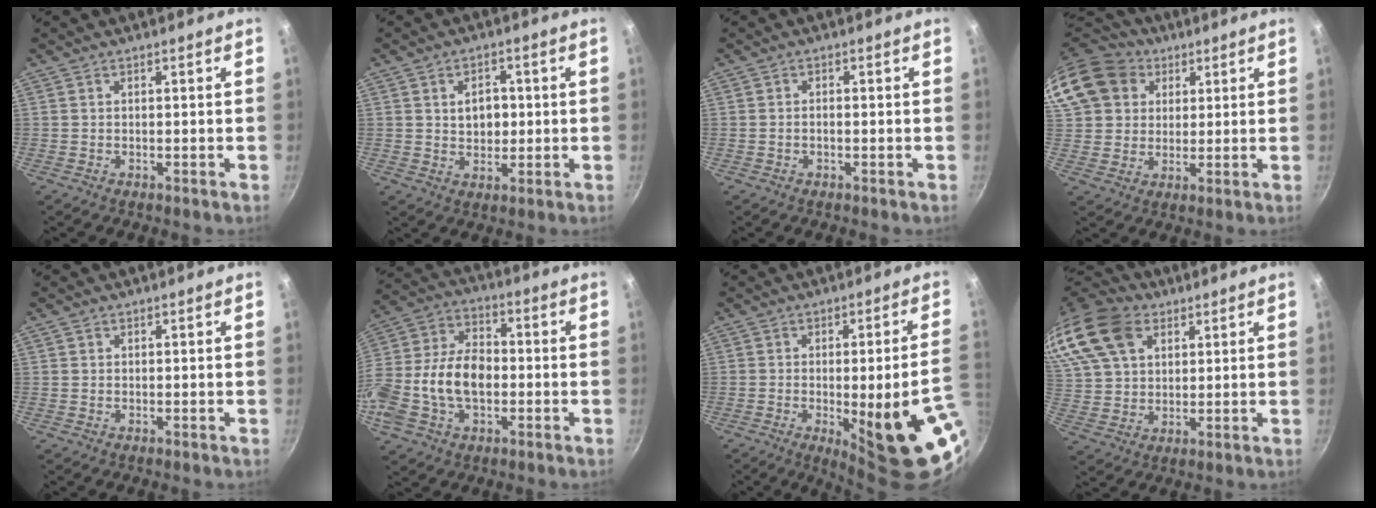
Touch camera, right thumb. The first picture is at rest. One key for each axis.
{"total": 5.3, "fx": 0.6, "fy": 3.9, "fz": 3.5, "tx": -0.033, "ty": -0.003, "tz": 0.012}
{"total": 0.9, "fx": -0.3, "fy": 0.5, "fz": 0.7, "tx": -0.016, "ty": 0.007, "tz": -0.009}
{"total": 18.2, "fx": 7.6, "fy": 14.6, "fz": 7.7, "tx": -0.160, "ty": 0.024, "tz": 0.140}
{"total": 0.5, "fx": 0.2, "fy": 0.5, "fz": 0.1, "tx": 0.001, "ty": 0.001, "tz": 0.002}
{"total": 17.3, "fx": -2.4, "fy": 11.5, "fz": 12.7, "tx": -0.234, "ty": 0.039, "tz": -0.053}
{"total": 19.7, "fx": -5.5, "fy": 4.2, "fz": 18.4, "tx": -0.211, "ty": 0.005, "tz": -0.057}
{"total": 21.2, "fx": 10.3, "fy": 14.3, "fz": 11.8, "tx": -0.259, "ty": 0.014, "tz": 0.193}